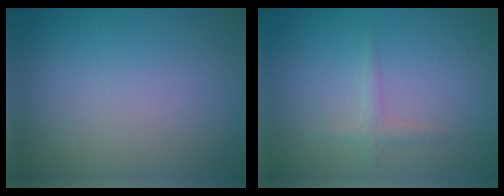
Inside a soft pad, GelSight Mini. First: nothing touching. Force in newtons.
{"total": 1.1, "press": 1.1, "slide": 0.0}